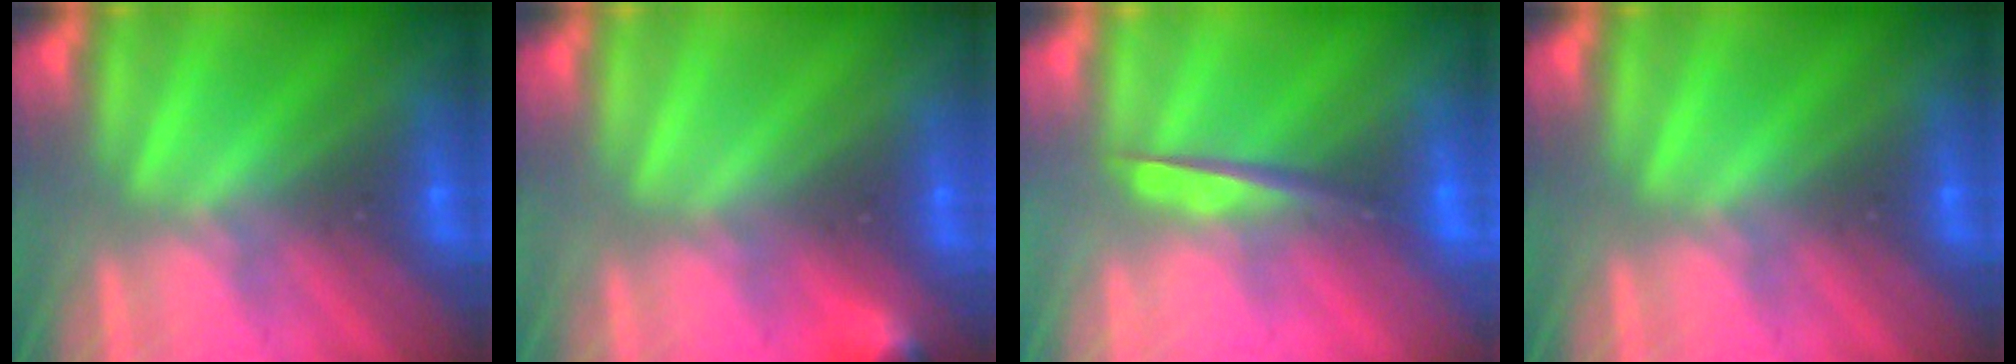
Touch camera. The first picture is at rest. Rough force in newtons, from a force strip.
{"total": 3.1}
{"total": 4.6}
{"total": 0.0}